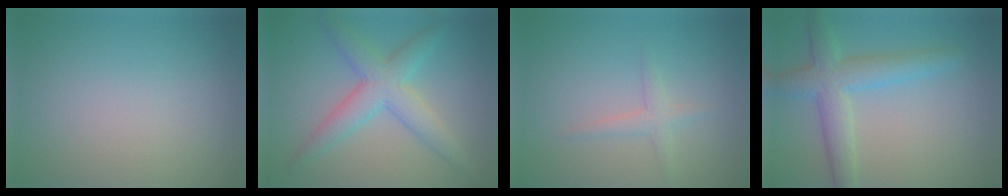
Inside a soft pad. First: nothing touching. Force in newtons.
{"total": 4.8, "press": 4.8, "slide": 0.2}
{"total": 1.5, "press": 1.5, "slide": 0.1}
{"total": 4.7, "press": 4.7, "slide": 0.1}